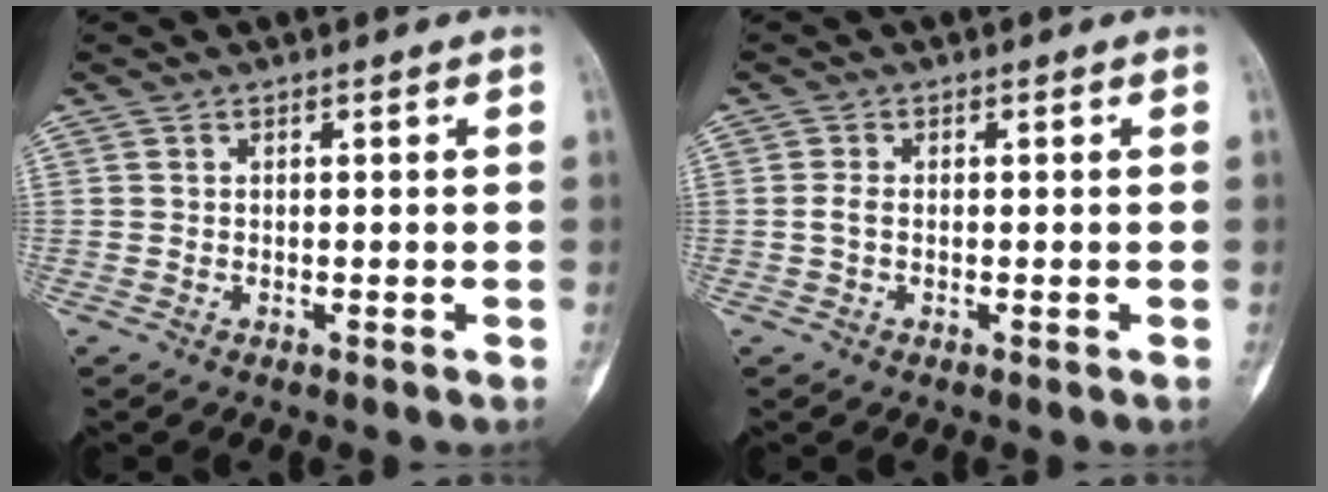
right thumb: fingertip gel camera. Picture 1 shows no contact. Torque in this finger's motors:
{"motor_torque": [-0.08, -0.11, 0.09, -0.48, -0.01]}